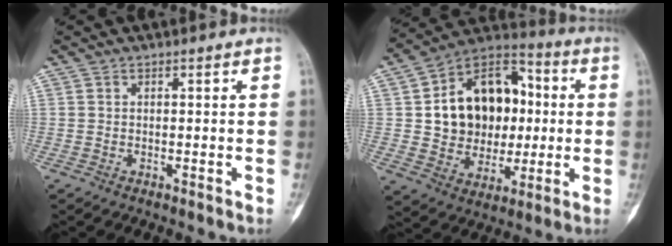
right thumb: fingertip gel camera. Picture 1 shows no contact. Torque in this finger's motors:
{"motor_torque": [0.61, 1.29, 0.87, -0.49, 0.44]}